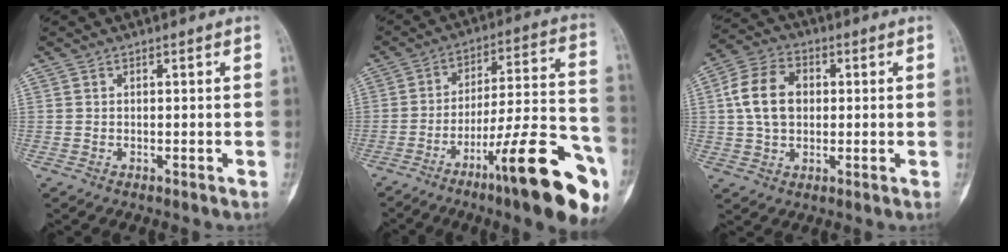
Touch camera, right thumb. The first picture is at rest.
{"total": 22.3, "force": [-11.5, 4.2, 18.7], "torque": [-0.240, 0.069, -0.174]}
{"total": 10.7, "force": [1.3, 7.6, 7.3], "torque": [-0.123, 0.014, 0.017]}